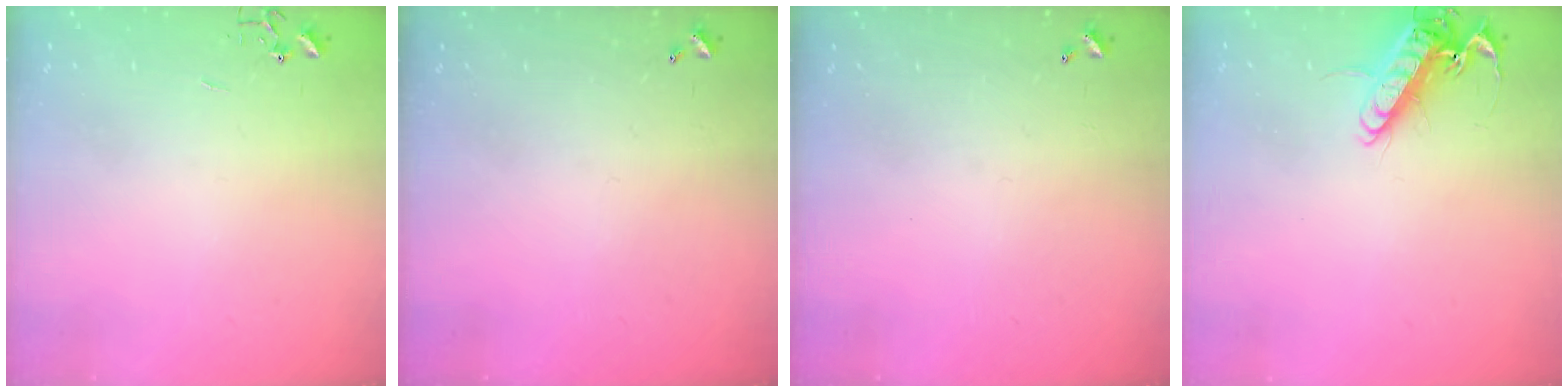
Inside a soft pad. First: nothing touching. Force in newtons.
{"total": 0.0}
{"total": 0.0}
{"total": 13.7, "press": 13.5, "slide": 2.3}